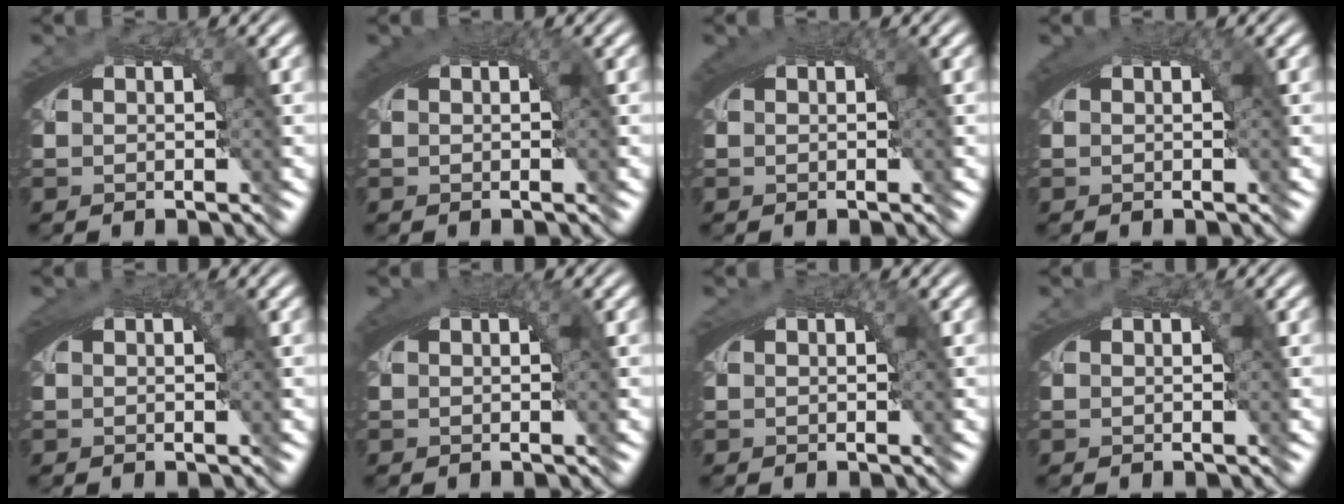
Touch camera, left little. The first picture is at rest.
{"total": 1.8, "force": [0.7, 0.3, 1.6], "torque": [-0.022, 0.006, 0.012]}
{"total": 1.4, "force": [0.6, 0.1, 1.3], "torque": [-0.017, 0.005, 0.011]}
{"total": 1.5, "force": [0.6, 0.2, 1.4], "torque": [-0.019, 0.006, 0.011]}
{"total": 1.2, "force": [0.5, 0.1, 1.0], "torque": [-0.015, 0.004, 0.009]}
{"total": 1.6, "force": [0.6, 0.2, 1.4], "torque": [-0.020, 0.006, 0.011]}
{"total": 0.7, "force": [0.3, 0.1, 0.6], "torque": [-0.010, 0.003, 0.006]}
{"total": 0.0}